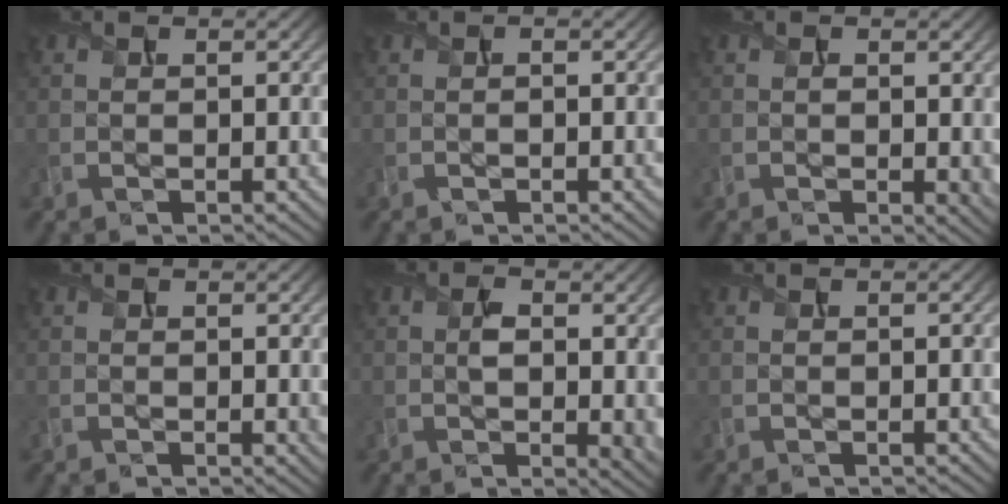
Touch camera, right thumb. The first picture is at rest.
{"total": 0.8, "force": [-0.3, 0.2, 0.7], "torque": [-0.013, -0.002, -0.003]}
{"total": 1.7, "force": [0.1, 1.0, 1.4], "torque": [-0.020, -0.009, 0.003]}
{"total": 0.7, "force": [0.3, 0.3, 0.5], "torque": [-0.006, -0.005, 0.005]}
{"total": 4.1, "force": [0.2, 2.1, 3.5], "torque": [-0.057, -0.006, 0.006]}
{"total": 0.0}